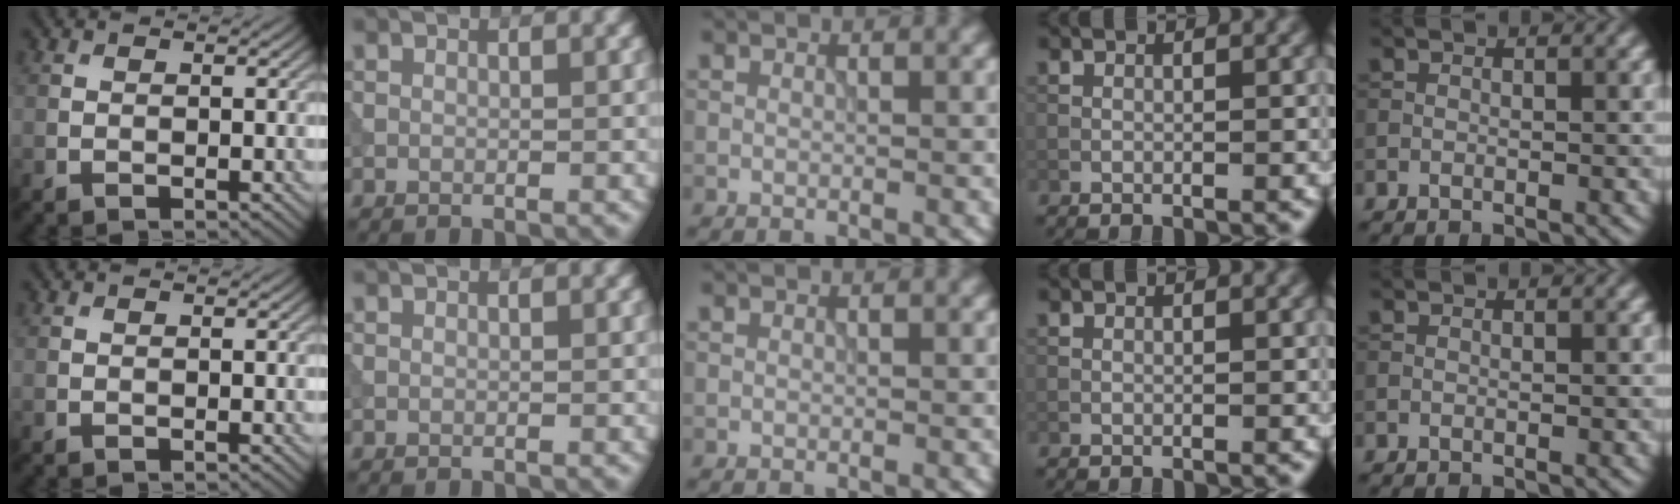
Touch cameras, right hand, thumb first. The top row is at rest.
{}